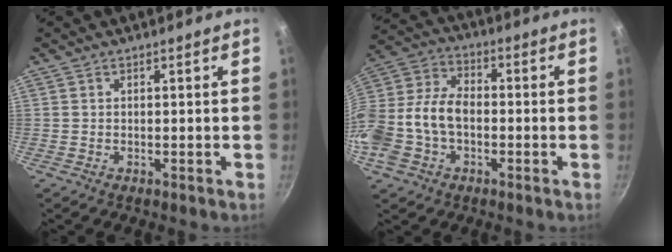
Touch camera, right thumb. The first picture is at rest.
{"total": 16.0, "force": [-3.2, 11.0, 11.2], "torque": [-0.226, 0.044, -0.068]}